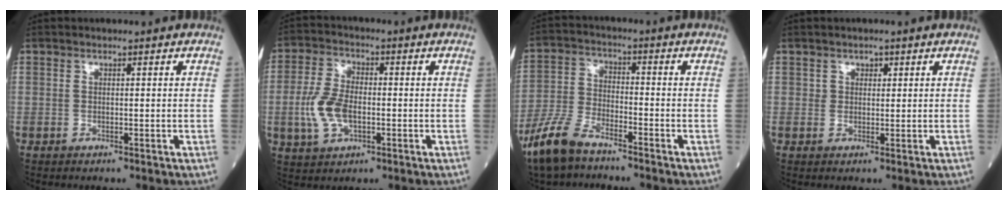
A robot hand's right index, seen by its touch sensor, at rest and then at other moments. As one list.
[{"total": 7.8, "force": [-1.6, 4.1, 6.5], "torque": [-0.156, 0.007, -0.031]}, {"total": 8.9, "force": [-6.9, 2.7, 4.8], "torque": [-0.117, -0.019, -0.141]}, {"total": 1.5, "force": [0.8, 1.2, 0.5], "torque": [0.000, -0.002, 0.009]}]